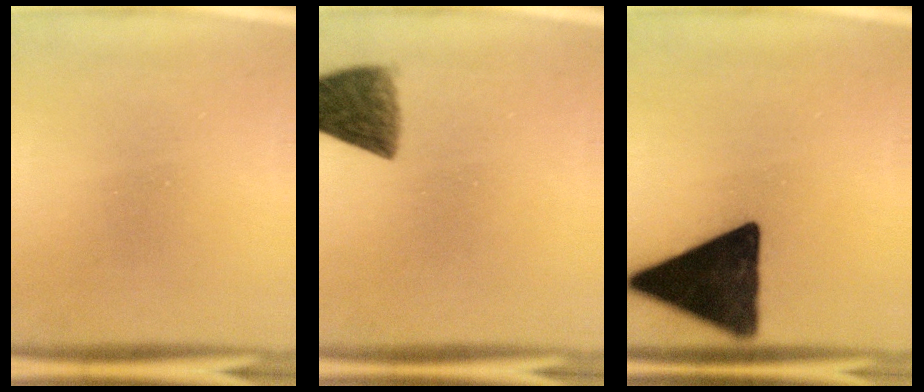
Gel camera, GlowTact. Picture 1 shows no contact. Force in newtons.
{"total": 7.5}
{"total": 16.9}